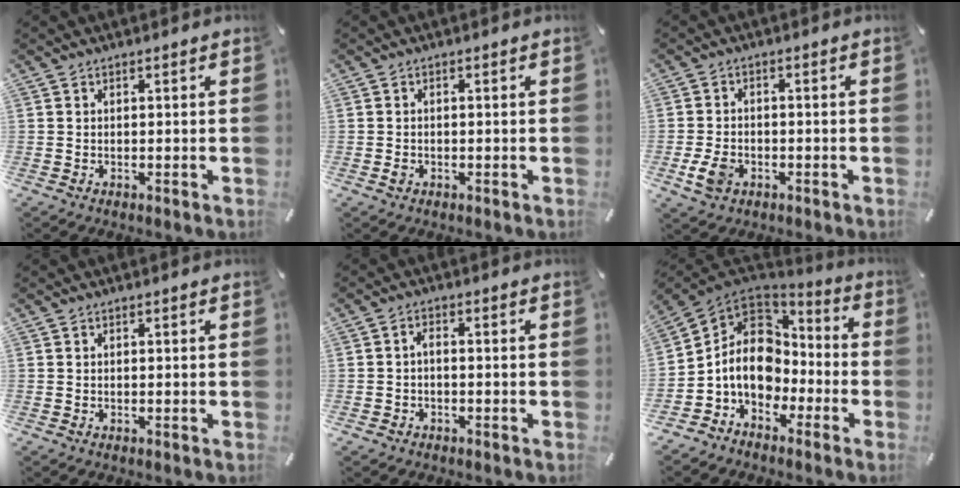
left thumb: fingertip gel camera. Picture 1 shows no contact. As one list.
[{"total": 1.2, "force": [-0.4, 0.8, 0.8], "torque": [-0.014, 0.000, -0.008]}, {"total": 5.2, "force": [-2.1, 3.6, 3.1], "torque": [-0.076, 0.004, -0.041]}, {"total": 0.0}, {"total": 1.9, "force": [-1.0, 1.1, 1.2], "torque": [-0.024, 0.008, -0.023]}, {"total": 12.2, "force": [-1.4, 10.3, 6.3], "torque": [-0.141, 0.001, -0.026]}]